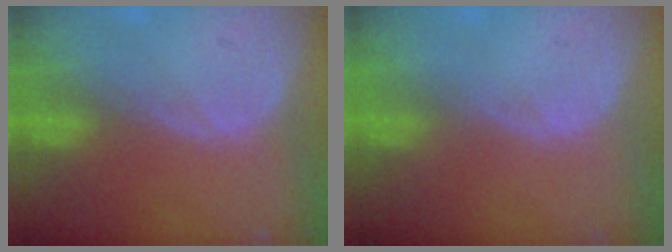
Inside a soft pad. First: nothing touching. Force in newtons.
{"total": 0.0}